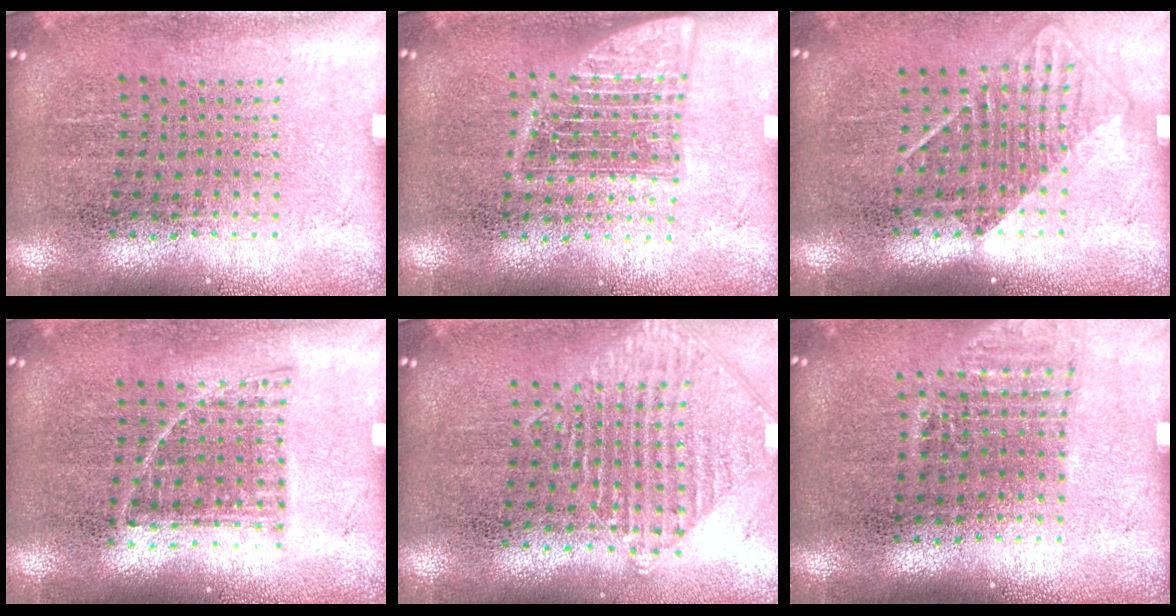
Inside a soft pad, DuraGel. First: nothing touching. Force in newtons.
{"total": 1.8, "press": 1.7, "slide": 0.3}
{"total": 1.4, "press": 1.1, "slide": 0.9}
{"total": 1.0, "press": 0.8, "slide": 0.6}
{"total": 1.0, "press": 1.0, "slide": 0.1}
{"total": 1.1, "press": 1.0, "slide": 0.4}